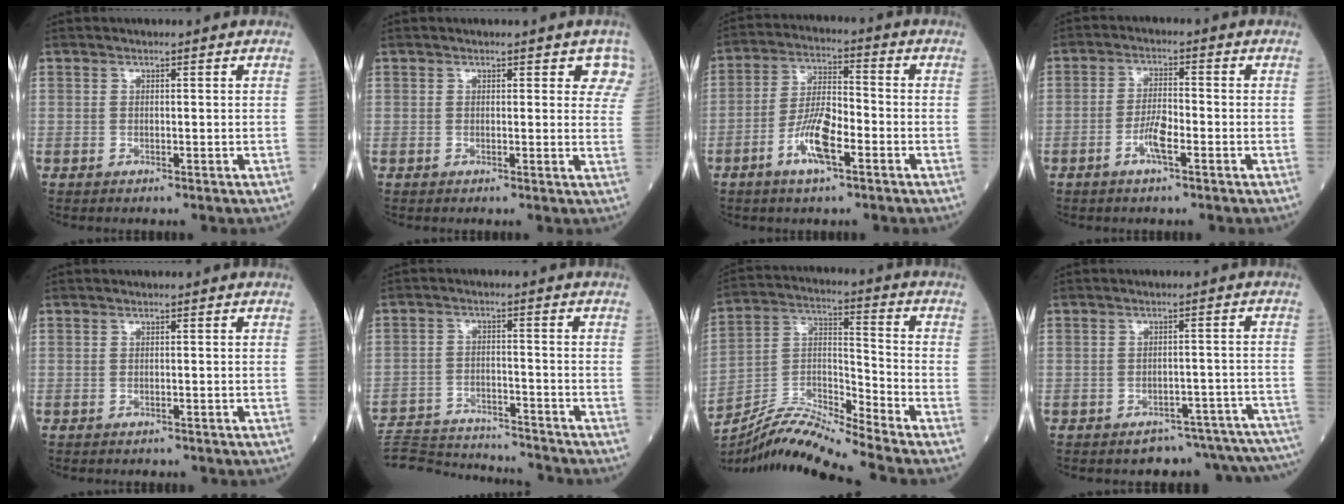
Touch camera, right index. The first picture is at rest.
{"total": 3.7, "force": [2.7, 2.0, 1.6], "torque": [0.006, -0.003, 0.011]}
{"total": 8.2, "force": [-3.7, 2.0, 7.0], "torque": [-0.135, 0.001, -0.071]}
{"total": 3.9, "force": [-1.9, 0.7, 3.4], "torque": [-0.062, 0.002, -0.038]}
{"total": 1.8, "force": [-1.6, 0.6, 0.5], "torque": [-0.015, -0.003, -0.018]}
{"total": 16.0, "force": [-15.4, 1.3, 3.8], "torque": [-0.073, -0.001, -0.233]}
{"total": 11.8, "force": [-11.0, -1.5, 3.9], "torque": [-0.073, 0.015, -0.205]}
{"total": 12.4, "force": [-11.9, 2.9, 1.5], "torque": [0.010, 0.040, -0.136]}